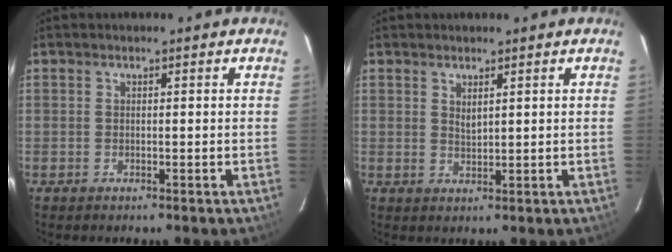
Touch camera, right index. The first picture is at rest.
{"total": 2.1, "force": [1.2, 0.8, 1.6], "torque": [-0.024, 0.001, 0.023]}